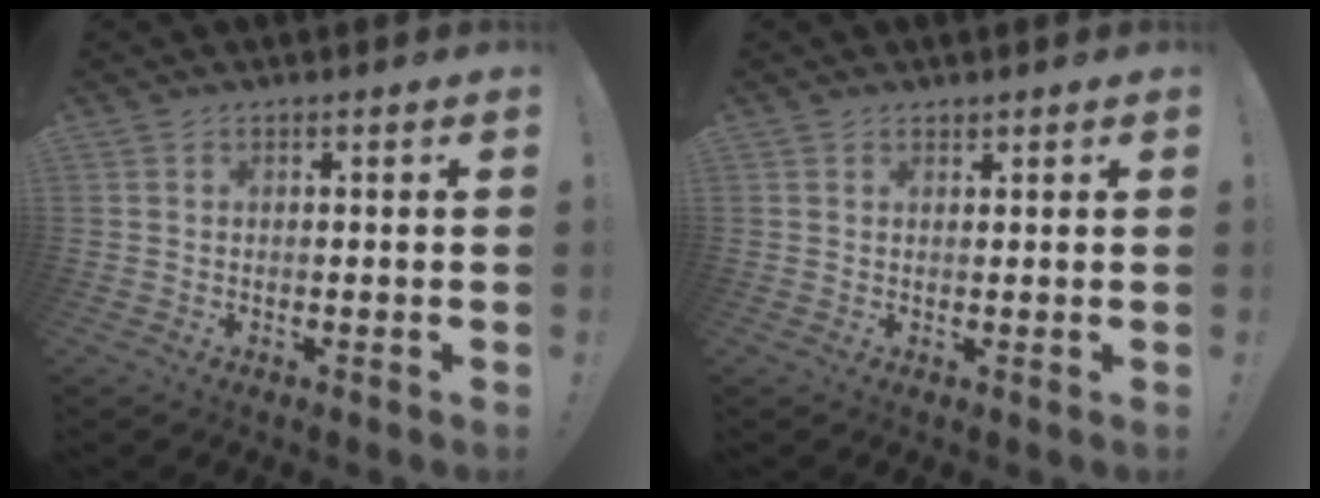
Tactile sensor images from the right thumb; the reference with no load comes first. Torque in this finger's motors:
{"motor_torque": [-0.16, 0.16, 0.07, -0.16, 0.00]}